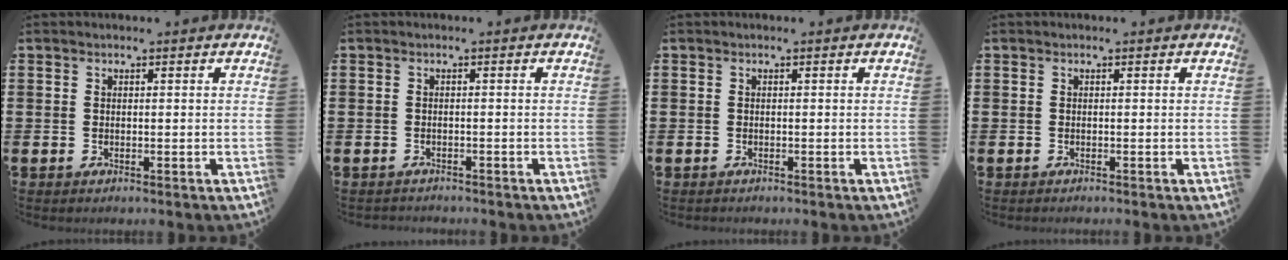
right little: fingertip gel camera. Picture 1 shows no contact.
{"total": 0.7, "force": [-0.7, 0.0, -0.1], "torque": [0.000, 0.000, -0.015]}
{"total": 0.0}
{"total": 0.0}